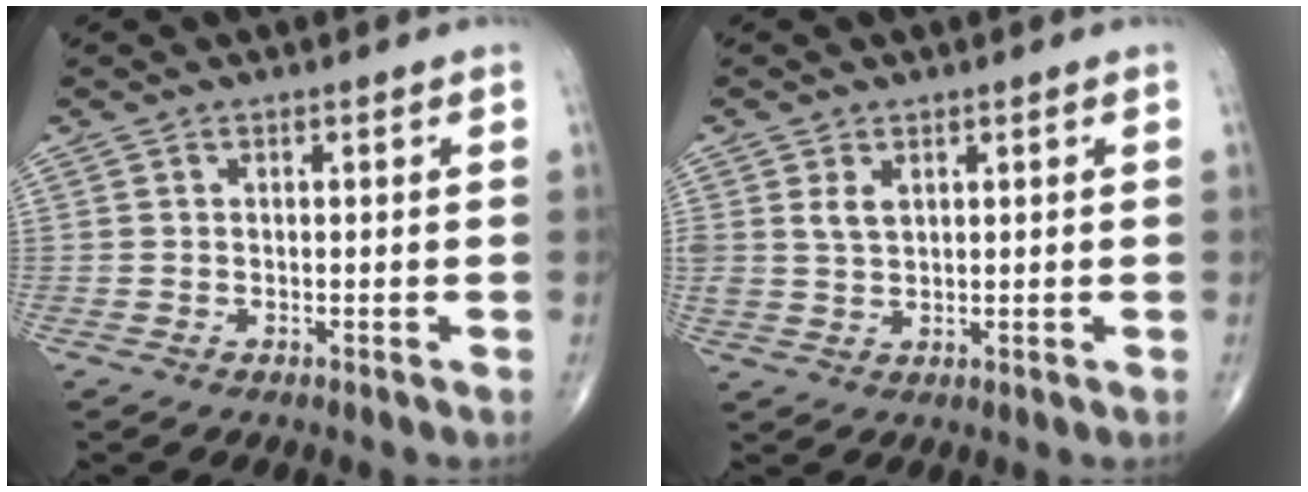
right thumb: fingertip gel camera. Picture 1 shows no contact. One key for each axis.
{"total": 2.9, "fx": 1.2, "fy": 1.9, "fz": 1.8, "tx": -0.031, "ty": -0.005, "tz": 0.030}